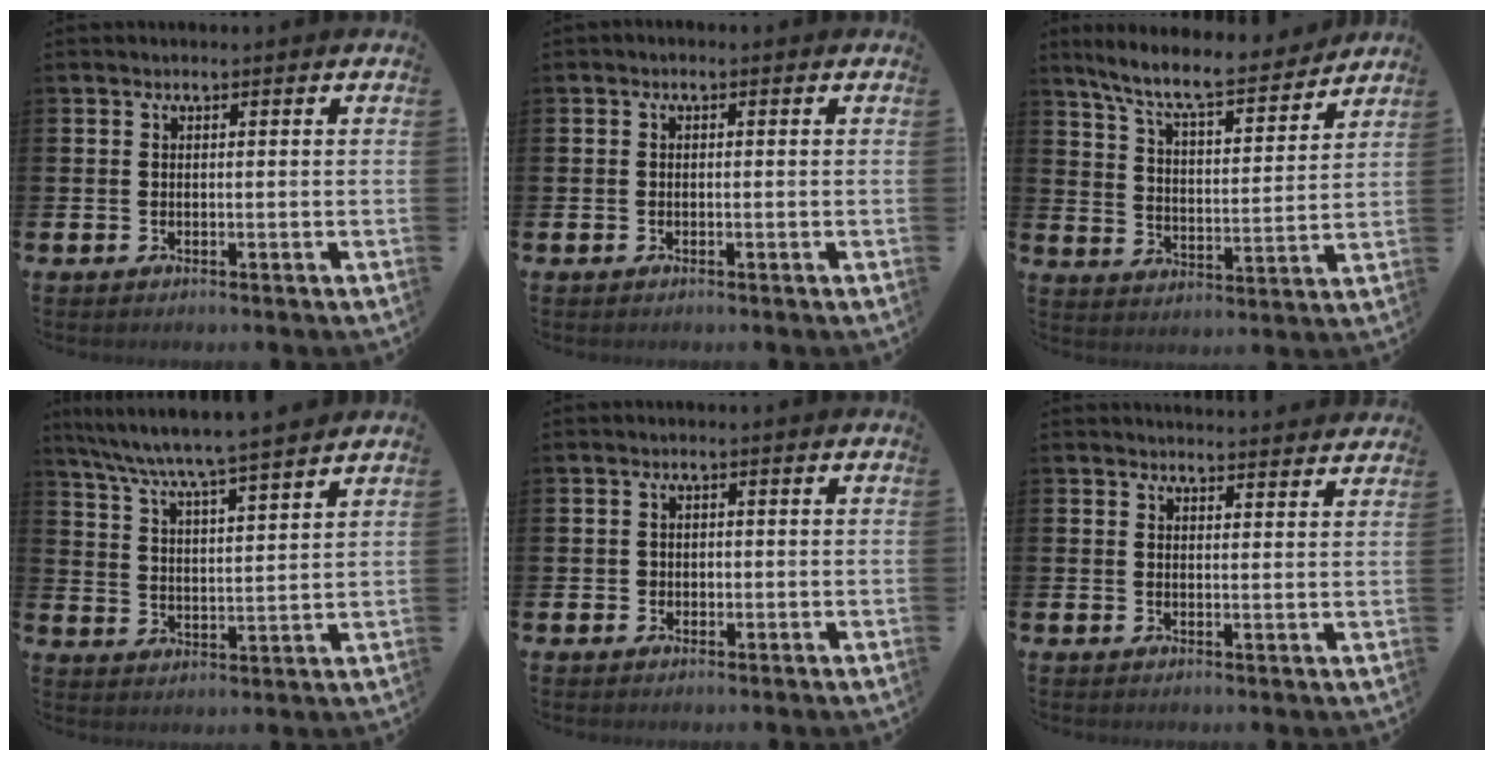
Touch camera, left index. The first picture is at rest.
{"total": 0.5, "force": [-0.4, 0.2, 0.1], "torque": [-0.002, -0.002, -0.010]}
{"total": 9.2, "force": [8.2, 1.4, 3.9], "torque": [-0.106, -0.055, 0.141]}
{"total": 6.9, "force": [6.7, -0.3, 1.9], "torque": [-0.065, -0.047, 0.114]}
{"total": 1.1, "force": [0.0, 1.0, 0.3], "torque": [0.003, 0.003, -0.005]}
{"total": 2.9, "force": [2.9, 0.0, -0.2], "torque": [0.010, -0.024, 0.050]}